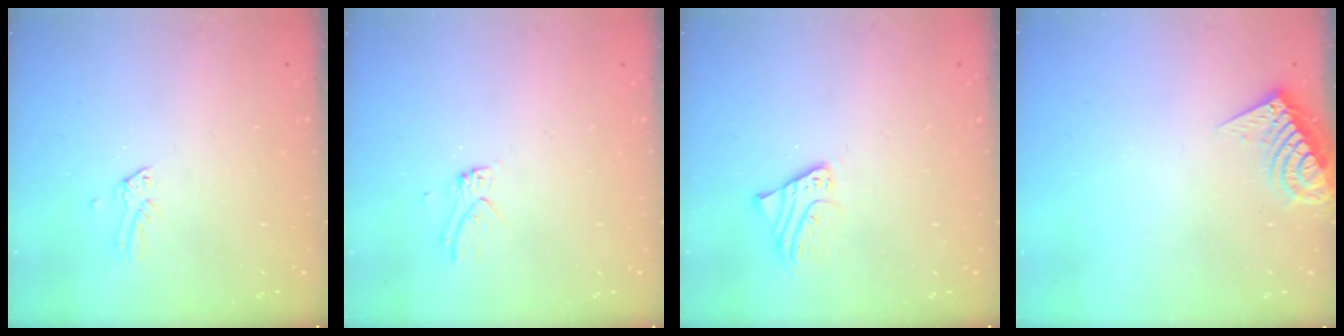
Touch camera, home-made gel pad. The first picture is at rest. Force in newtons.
{"total": 3.4, "press": 3.3, "slide": 0.4}
{"total": 2.6, "press": 2.6, "slide": 0.2}
{"total": 9.6, "press": 9.6, "slide": 0.5}